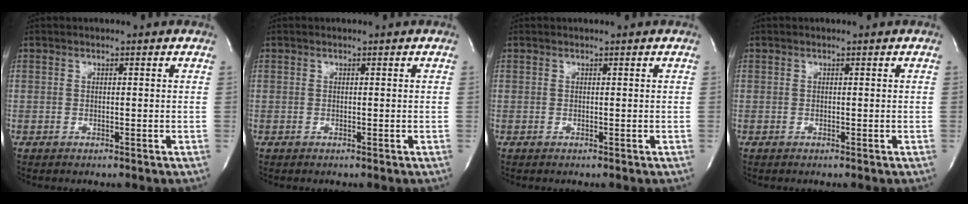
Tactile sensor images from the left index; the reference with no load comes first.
{"total": 0.0}
{"total": 0.0}
{"total": 0.0}